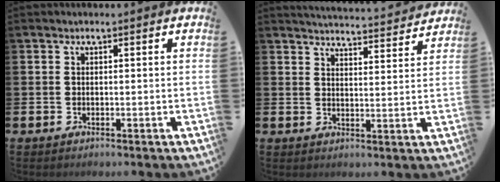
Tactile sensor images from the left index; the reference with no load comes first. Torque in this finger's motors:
{"motor_torque": [0.20, -0.45, 0.20, 0.02]}